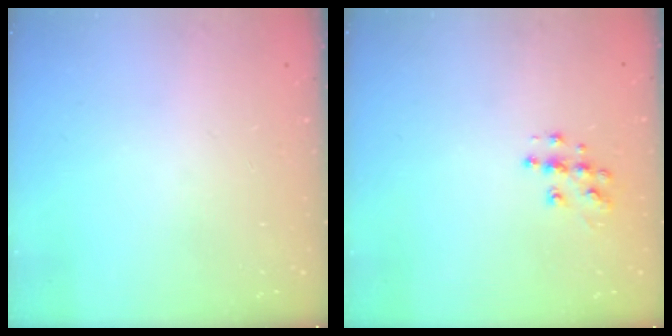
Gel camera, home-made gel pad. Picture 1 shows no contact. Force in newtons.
{"total": 8.6, "press": 8.6, "slide": 0.4}